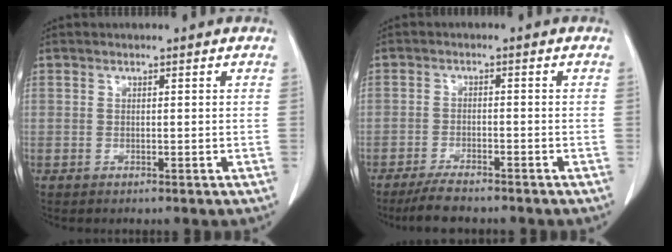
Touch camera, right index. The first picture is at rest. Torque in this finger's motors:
{"motor_torque": [0.25, -0.22, 0.13, 0.01]}